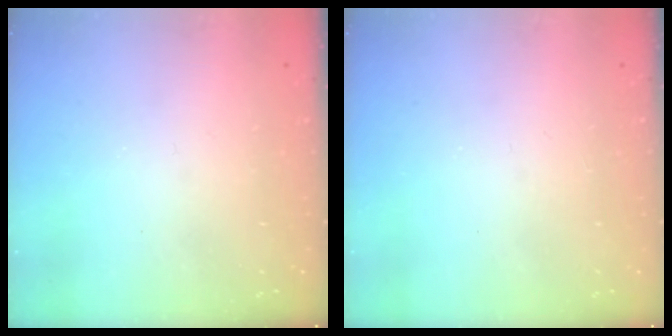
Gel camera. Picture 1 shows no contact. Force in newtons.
{"total": 0.0}